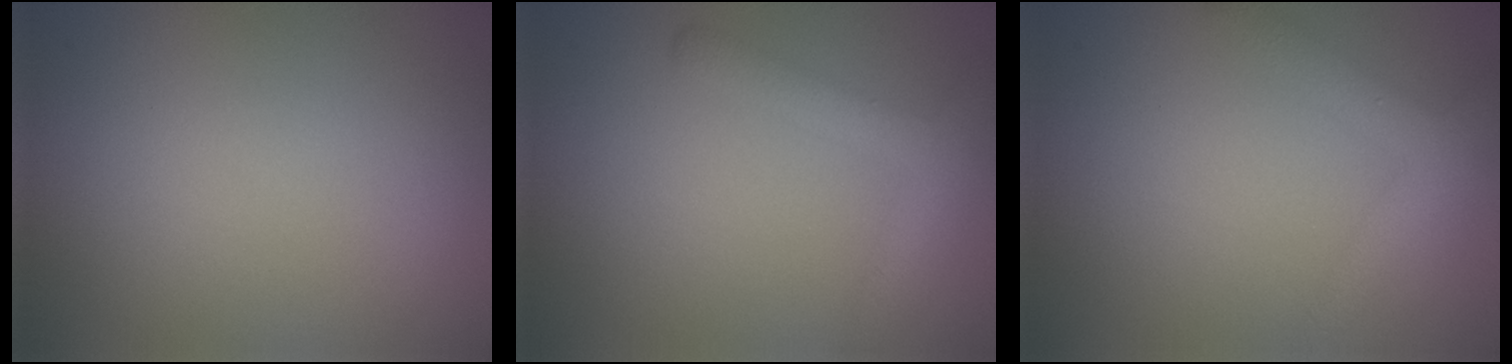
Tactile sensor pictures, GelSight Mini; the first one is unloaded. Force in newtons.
{"total": 2.7, "press": 2.7, "slide": 0.1}
{"total": 3.3, "press": 3.3, "slide": 0.1}